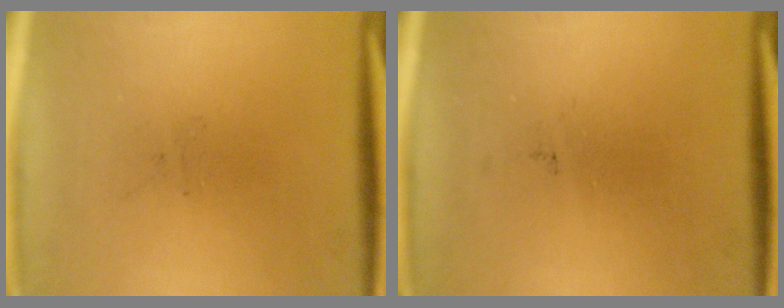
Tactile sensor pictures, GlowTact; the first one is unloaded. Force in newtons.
{"total": 0.0}